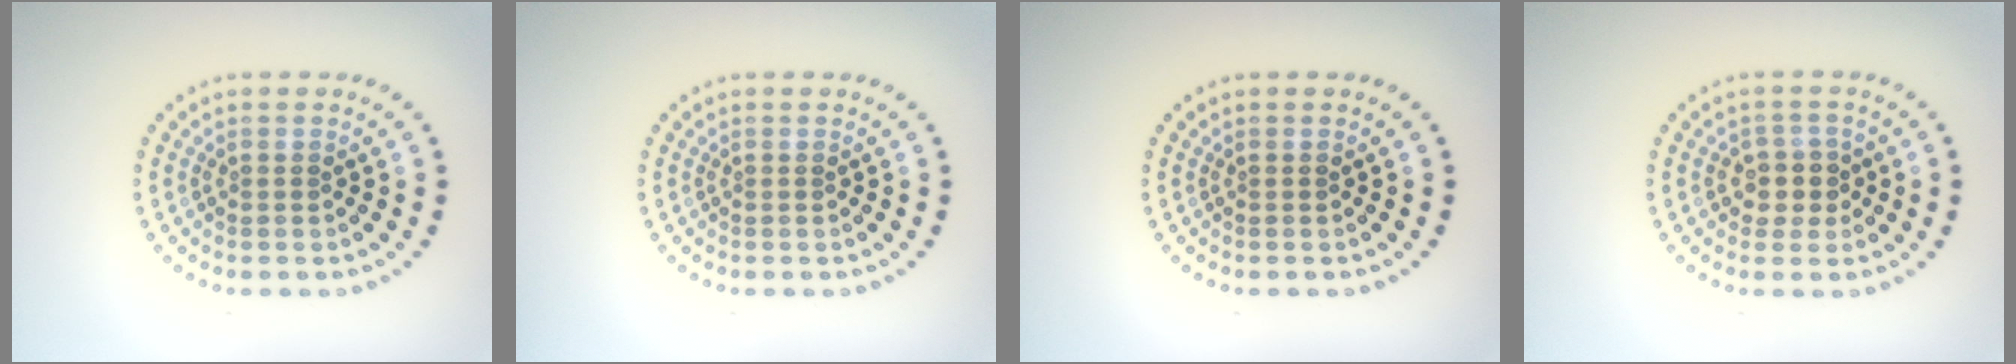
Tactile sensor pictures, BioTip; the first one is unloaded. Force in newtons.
{"total": 0.0}
{"total": 0.0}
{"total": 2.4, "press": 2.2, "slide": 1.0}